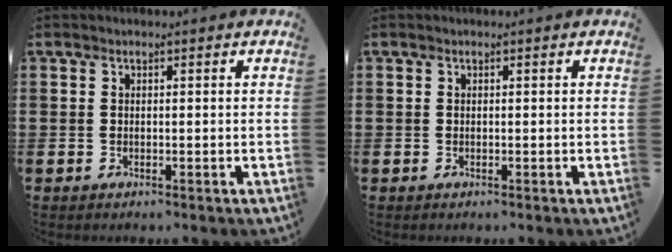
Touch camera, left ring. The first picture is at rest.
{"total": 0.0}